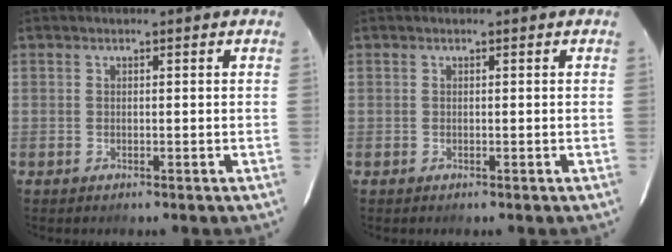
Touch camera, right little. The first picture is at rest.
{"total": 0.0}